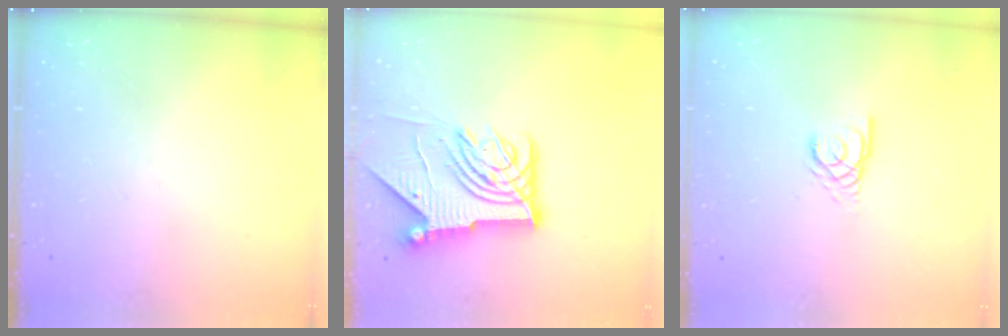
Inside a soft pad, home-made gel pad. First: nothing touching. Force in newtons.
{"total": 12.0, "press": 11.9, "slide": 1.5}
{"total": 2.9, "press": 2.9, "slide": 0.2}